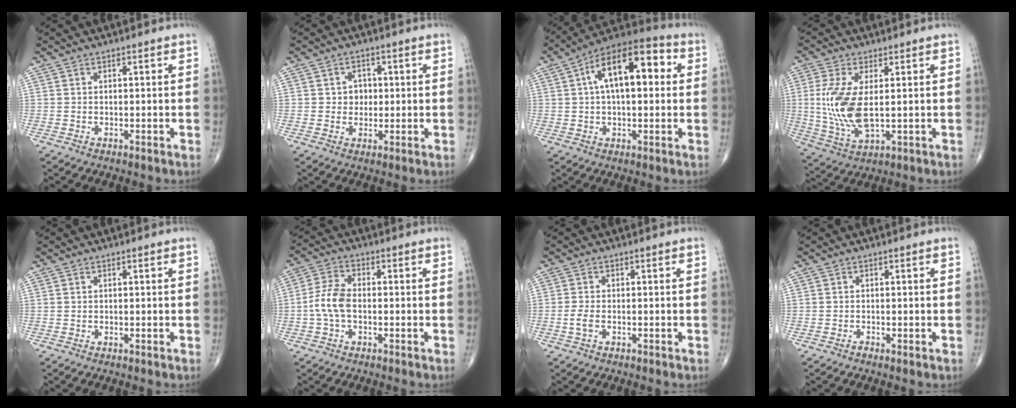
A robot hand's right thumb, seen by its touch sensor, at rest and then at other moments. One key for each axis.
{"total": 3.3, "fx": 0.3, "fy": 2.9, "fz": 1.6, "tx": 0.003, "ty": 0.005, "tz": 0.002}
{"total": 16.2, "fx": 3.5, "fy": 7.8, "fz": 13.8, "tx": -0.202, "ty": 0.035, "tz": 0.045}
{"total": 11.9, "fx": 0.6, "fy": 5.2, "fz": 10.6, "tx": -0.241, "ty": -0.013, "tz": 0.022}
{"total": 0.0}
{"total": 6.2, "fx": -1.1, "fy": 3.4, "fz": 5.0, "tx": -0.113, "ty": 0.021, "tz": -0.028}
{"total": 2.3, "fx": -0.8, "fy": 1.2, "fz": 1.8, "tx": -0.042, "ty": 0.006, "tz": -0.016}
{"total": 0.6, "fx": -0.4, "fy": 0.1, "fz": 0.4, "tx": -0.008, "ty": 0.001, "tz": -0.010}